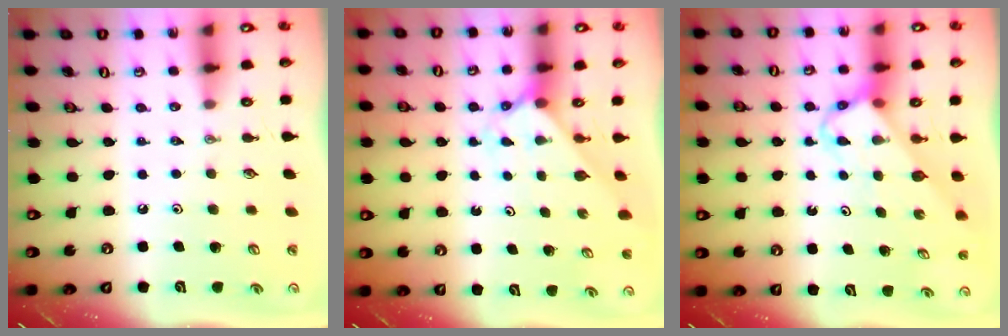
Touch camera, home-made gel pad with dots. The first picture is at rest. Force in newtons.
{"total": 2.3, "press": 2.3, "slide": 0.2}
{"total": 3.7, "press": 3.7, "slide": 0.1}